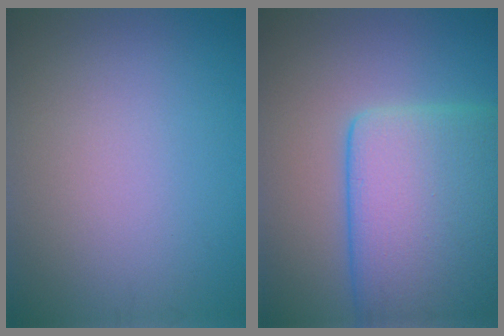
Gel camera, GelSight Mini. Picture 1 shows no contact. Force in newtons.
{"total": 12.0, "press": 12.0, "slide": 0.1}